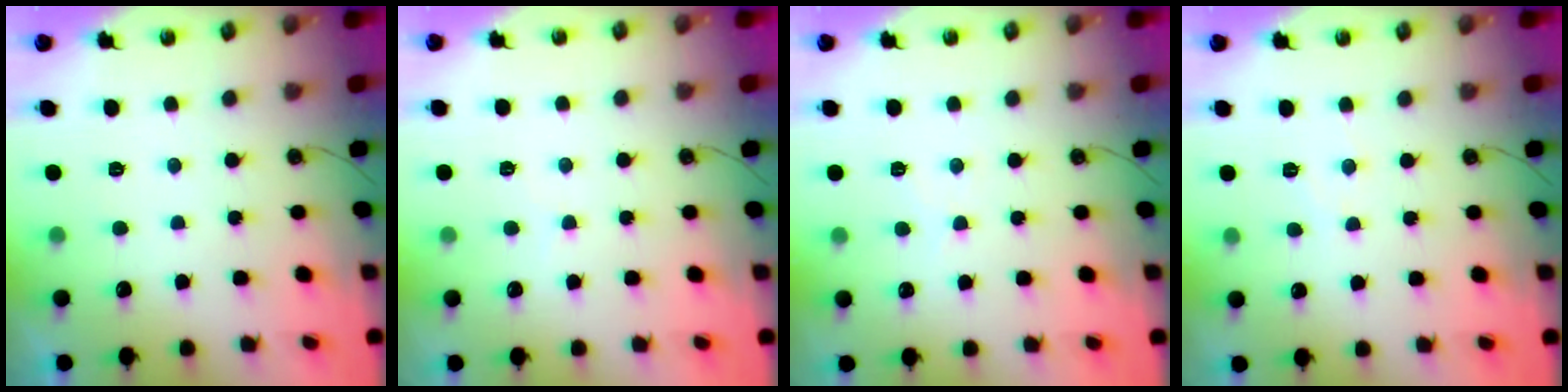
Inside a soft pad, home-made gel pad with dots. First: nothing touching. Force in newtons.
{"total": 3.5, "press": 3.4, "slide": 0.6}
{"total": 3.5, "press": 3.5, "slide": 0.5}
{"total": 4.5, "press": 4.4, "slide": 0.8}